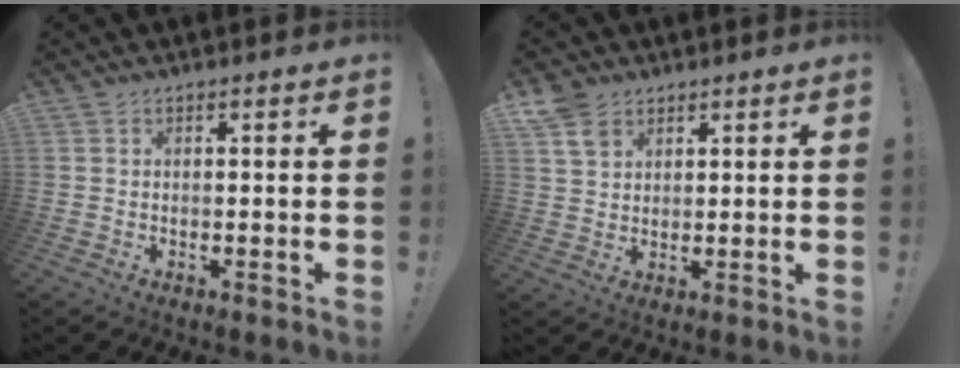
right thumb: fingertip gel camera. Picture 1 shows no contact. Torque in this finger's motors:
{"motor_torque": [-0.37, 0.58, 0.15, 0.38, -0.04]}